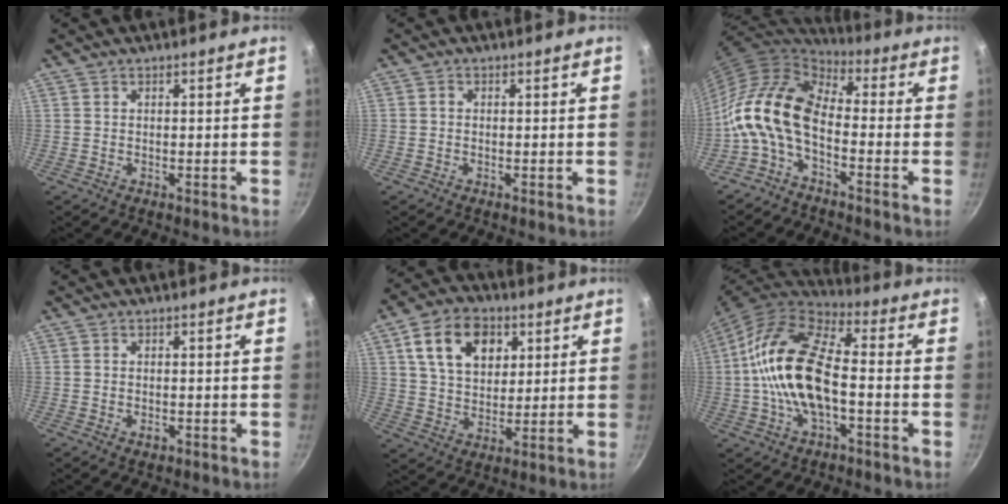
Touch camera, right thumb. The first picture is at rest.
{"total": 0.6, "force": [-0.1, 0.5, 0.2], "torque": [-0.001, 0.003, -0.004]}
{"total": 14.0, "force": [-3.3, 7.7, 11.2], "torque": [-0.207, 0.040, -0.086]}
{"total": 1.5, "force": [-0.6, 0.9, 1.0], "torque": [-0.015, 0.000, -0.010]}
{"total": 13.8, "force": [5.0, 9.6, 8.5], "torque": [-0.117, -0.004, 0.080]}
{"total": 17.9, "force": [-1.9, 8.6, 15.6], "torque": [-0.278, 0.037, -0.050]}